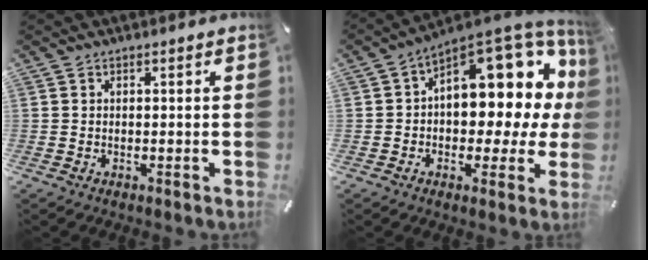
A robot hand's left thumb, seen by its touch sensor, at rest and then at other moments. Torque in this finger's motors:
{"motor_torque": [0.71, 0.71, 0.51, 0.07, 0.44]}